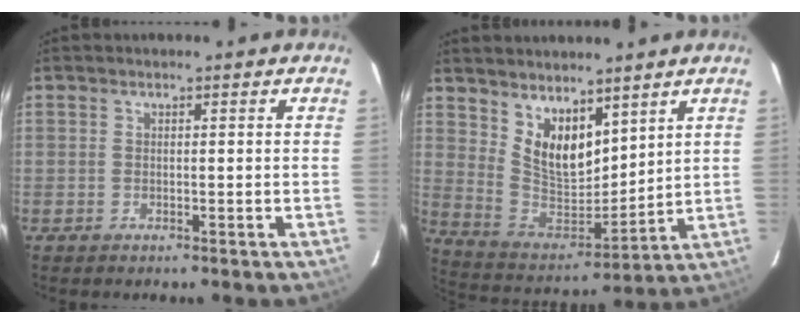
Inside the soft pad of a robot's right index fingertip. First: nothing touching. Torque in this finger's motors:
{"motor_torque": [-0.01, 0.09, 0.08, 0.04]}